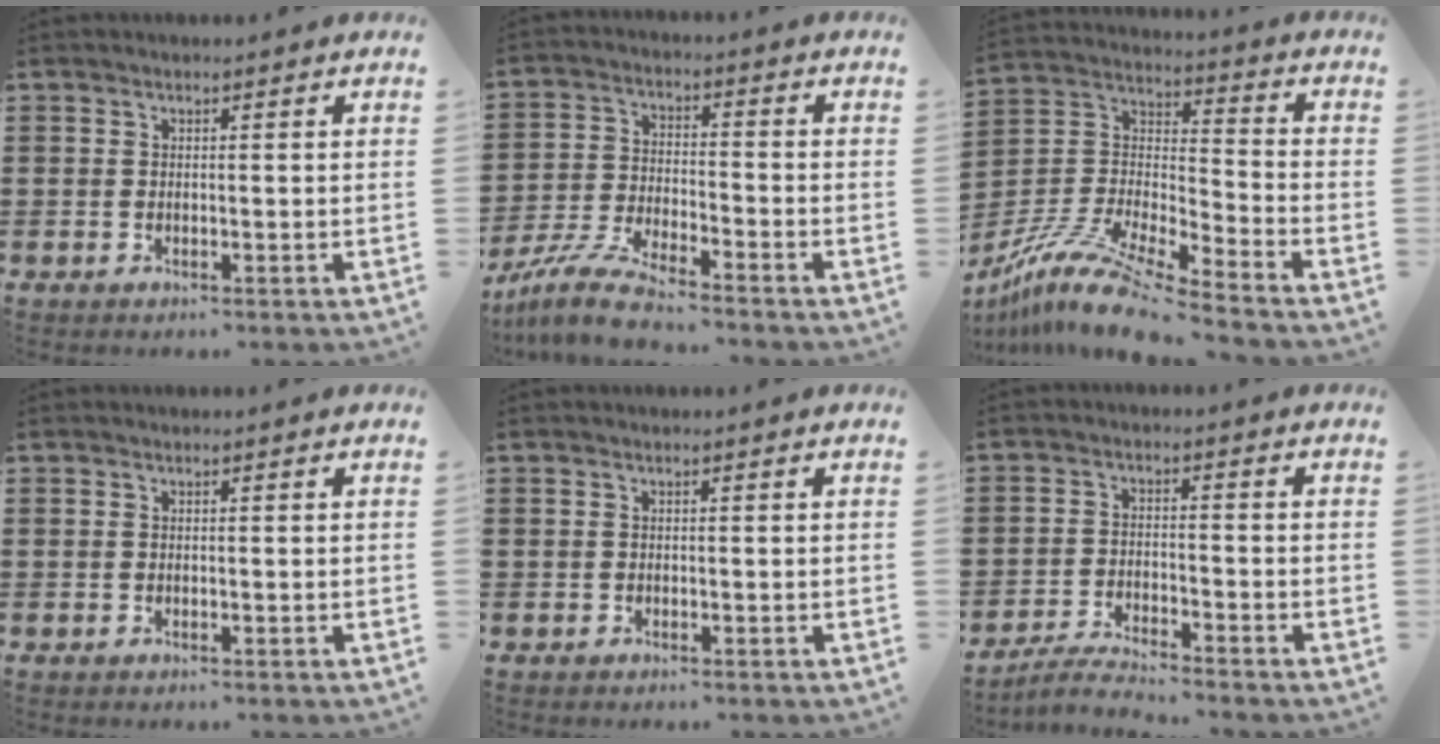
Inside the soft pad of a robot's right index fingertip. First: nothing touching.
{"total": 7.5, "force": [-7.0, 0.3, 2.9], "torque": [-0.073, -0.003, -0.139]}
{"total": 11.0, "force": [-9.6, 0.7, 5.4], "torque": [-0.119, 0.007, -0.197]}
{"total": 0.0}
{"total": 0.0}
{"total": 3.8, "force": [-3.7, -0.1, 0.7], "torque": [-0.023, 0.000, -0.077]}